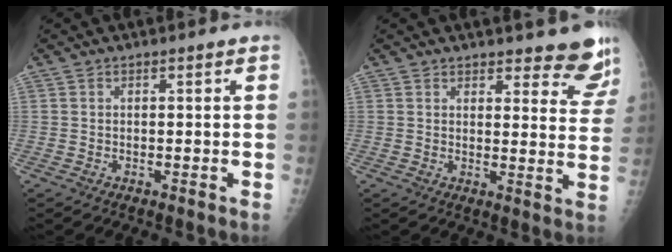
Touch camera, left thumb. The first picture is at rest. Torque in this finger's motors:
{"motor_torque": [-0.01, -0.04, -0.16, -0.21, 0.09]}